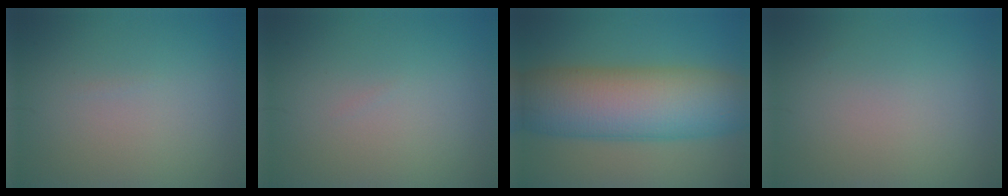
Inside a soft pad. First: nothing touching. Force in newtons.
{"total": 0.0}
{"total": 11.2, "press": 11.2, "slide": 0.2}
{"total": 0.0}